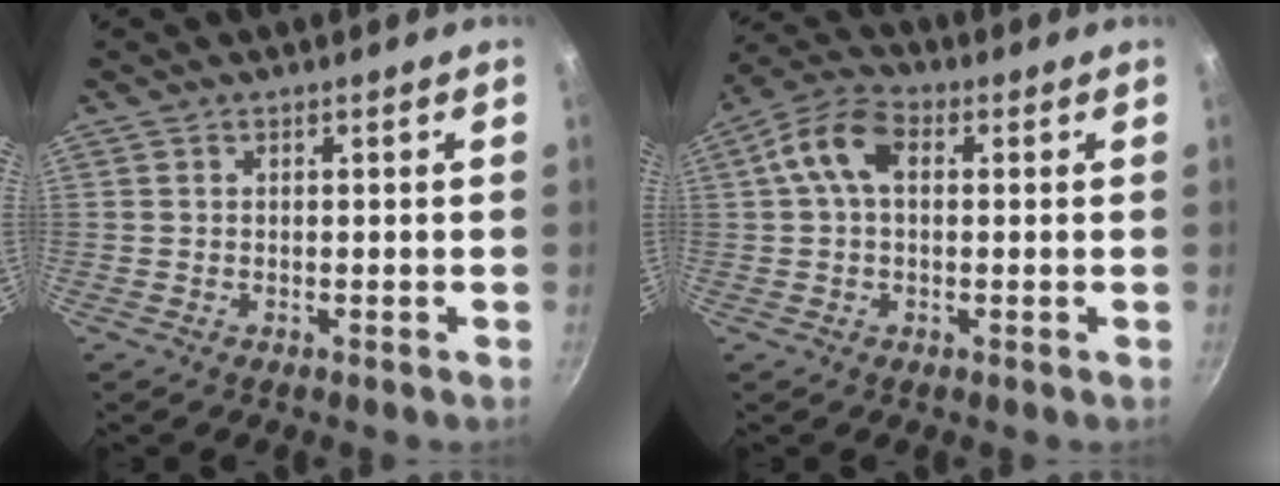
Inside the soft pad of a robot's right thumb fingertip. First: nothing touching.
{"total": 8.6, "force": [1.6, 5.2, 6.6], "torque": [-0.128, 0.024, 0.015]}